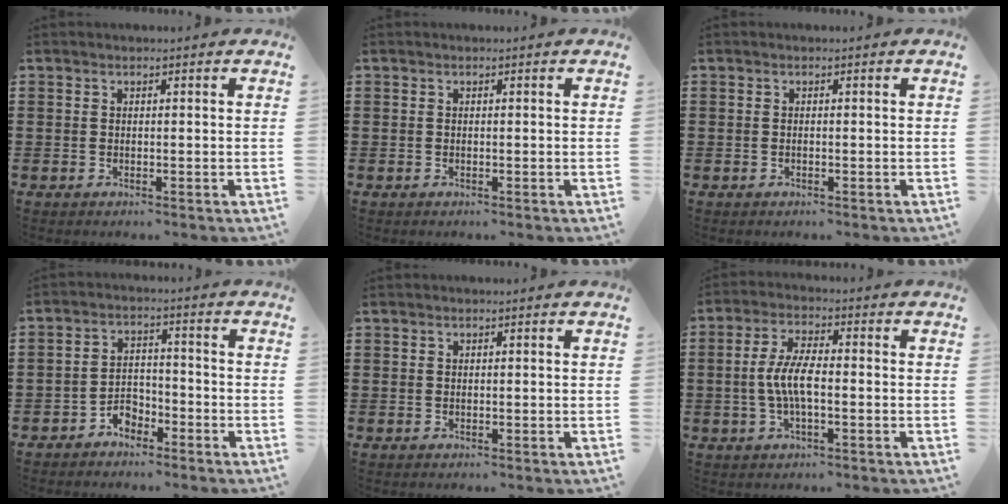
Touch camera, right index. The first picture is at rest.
{"total": 0.0}
{"total": 0.0}
{"total": 3.4, "force": [-2.9, 1.8, 0.6], "torque": [-0.019, 0.009, -0.059]}
{"total": 0.0}
{"total": 6.0, "force": [-0.9, 1.9, 5.6], "torque": [-0.125, -0.004, -0.024]}